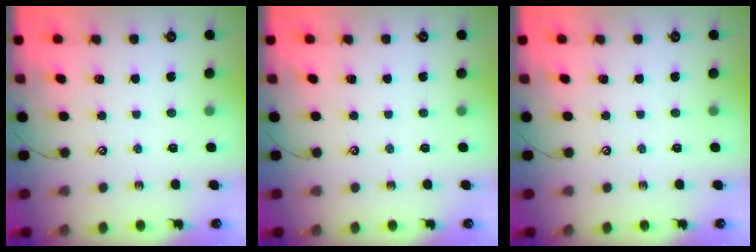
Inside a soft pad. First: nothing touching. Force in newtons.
{"total": 0.0}
{"total": 0.0}